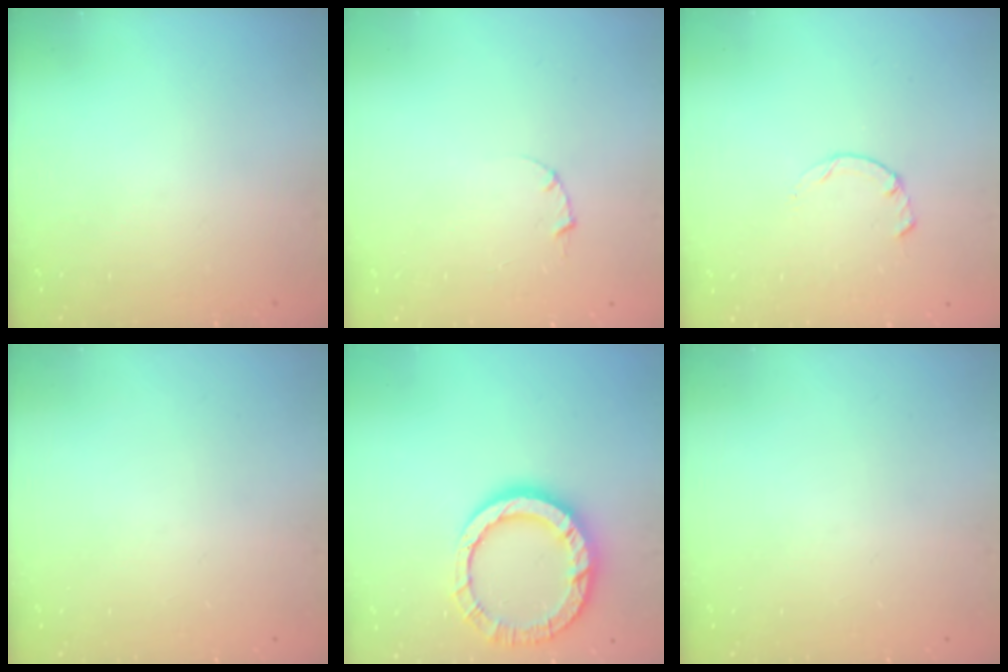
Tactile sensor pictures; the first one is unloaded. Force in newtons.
{"total": 1.0, "press": 1.0, "slide": 0.3}
{"total": 0.5, "press": 0.4, "slide": 0.3}
{"total": 0.0}
{"total": 14.0, "press": 13.9, "slide": 1.4}
{"total": 0.0}